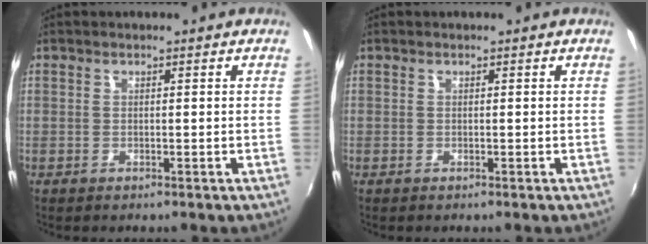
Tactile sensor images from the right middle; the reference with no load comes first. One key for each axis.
{"total": 0.0}